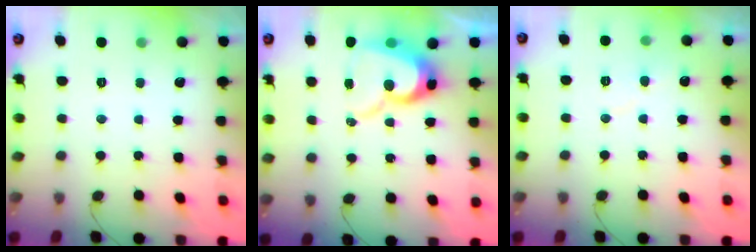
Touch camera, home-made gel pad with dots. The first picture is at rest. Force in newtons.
{"total": 14.1, "press": 14.0, "slide": 1.5}
{"total": 4.3, "press": 4.3, "slide": 0.4}